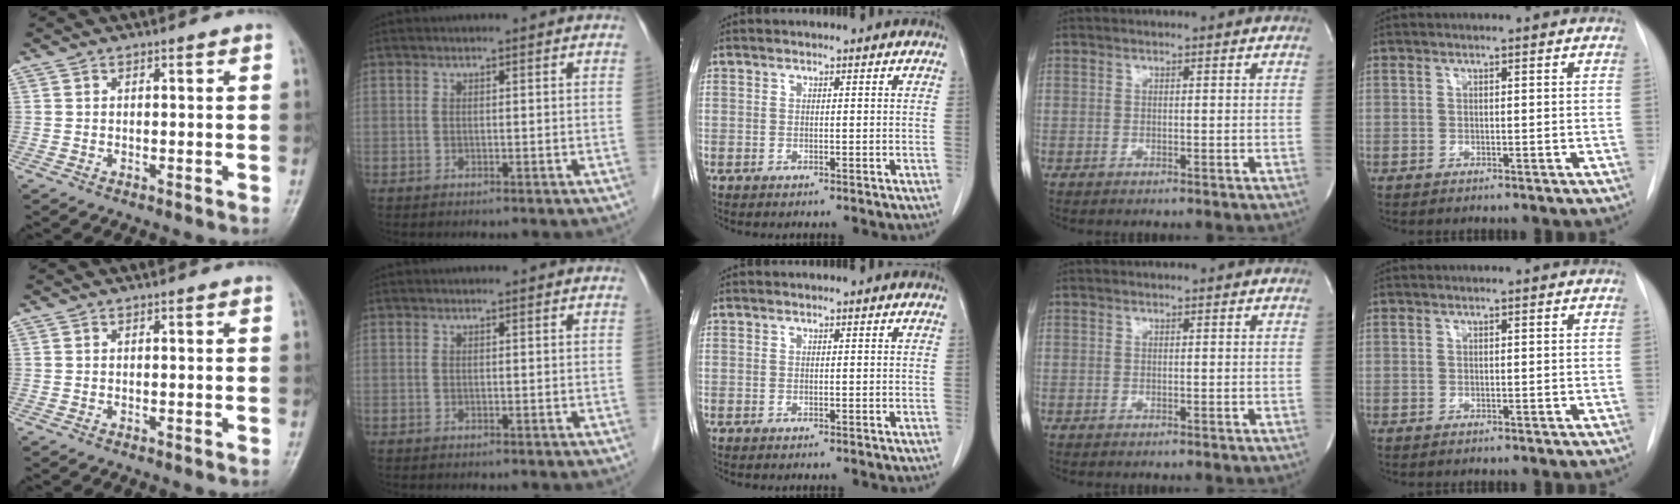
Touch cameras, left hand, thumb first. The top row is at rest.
{}